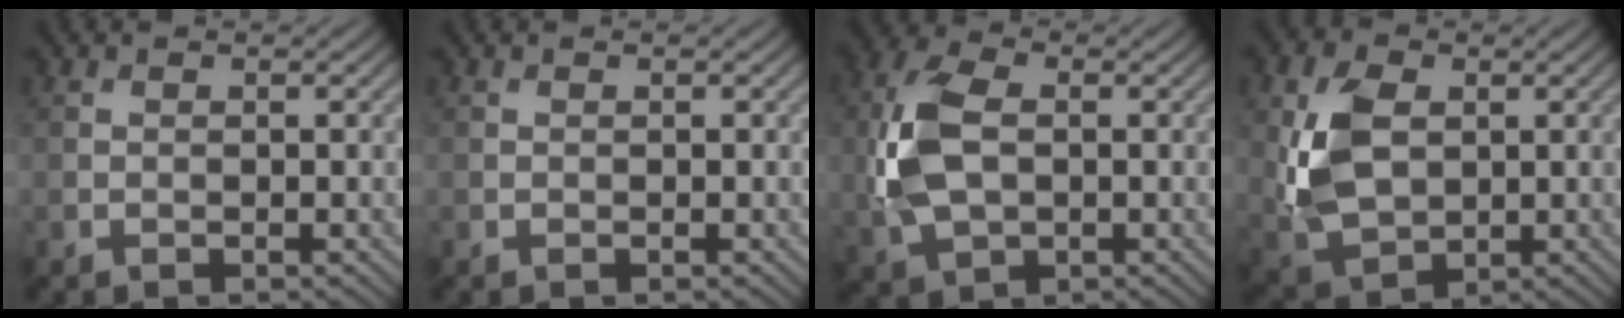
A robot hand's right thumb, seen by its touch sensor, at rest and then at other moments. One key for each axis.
{"total": 0.0}
{"total": 9.2, "fx": 0.0, "fy": 5.7, "fz": 7.2, "tx": -0.192, "ty": 0.005, "tz": -0.006}
{"total": 9.1, "fx": 1.2, "fy": 6.2, "fz": 6.6, "tx": -0.171, "ty": -0.002, "tz": 0.021}